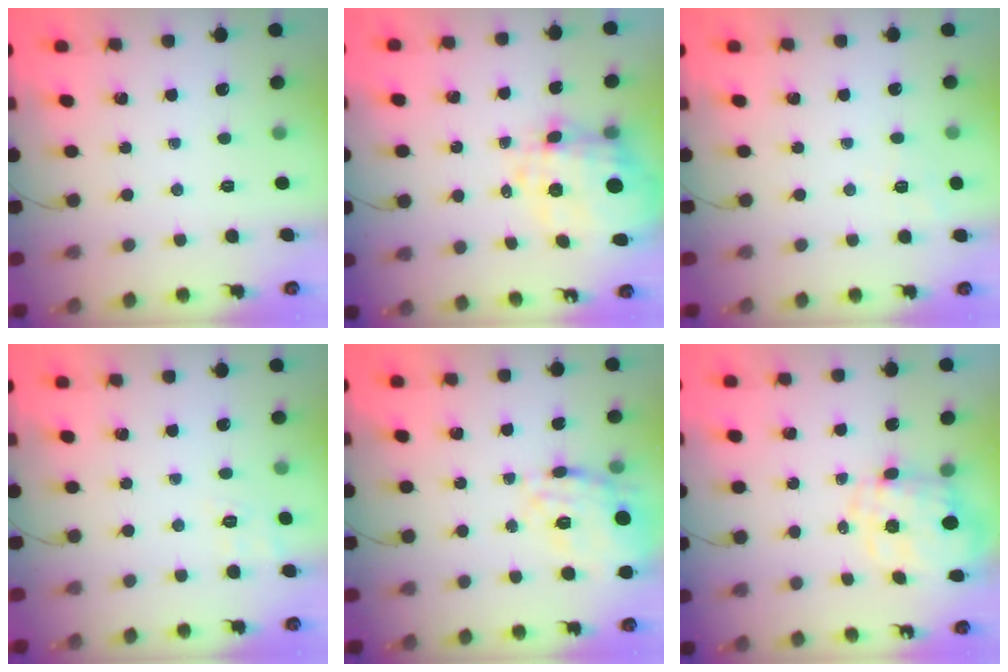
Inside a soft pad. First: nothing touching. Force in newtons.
{"total": 8.8, "press": 8.2, "slide": 3.4}
{"total": 3.7, "press": 3.3, "slide": 1.7}
{"total": 2.9, "press": 2.1, "slide": 2.0}
{"total": 20.6, "press": 20.6, "slide": 1.2}
{"total": 4.2, "press": 3.7, "slide": 2.0}